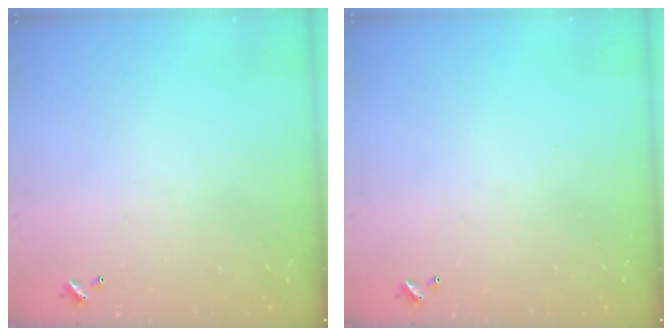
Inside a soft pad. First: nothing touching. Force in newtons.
{"total": 0.0}